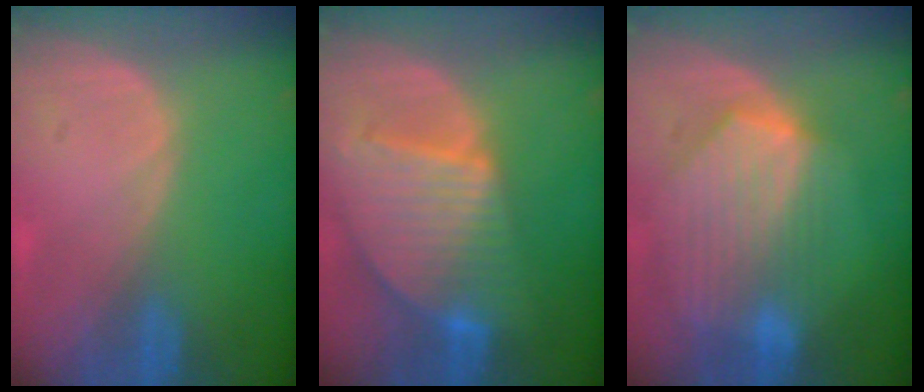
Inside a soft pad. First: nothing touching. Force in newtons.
{"total": 9.6, "press": 8.2, "slide": 4.8}
{"total": 9.0, "press": 8.0, "slide": 4.0}